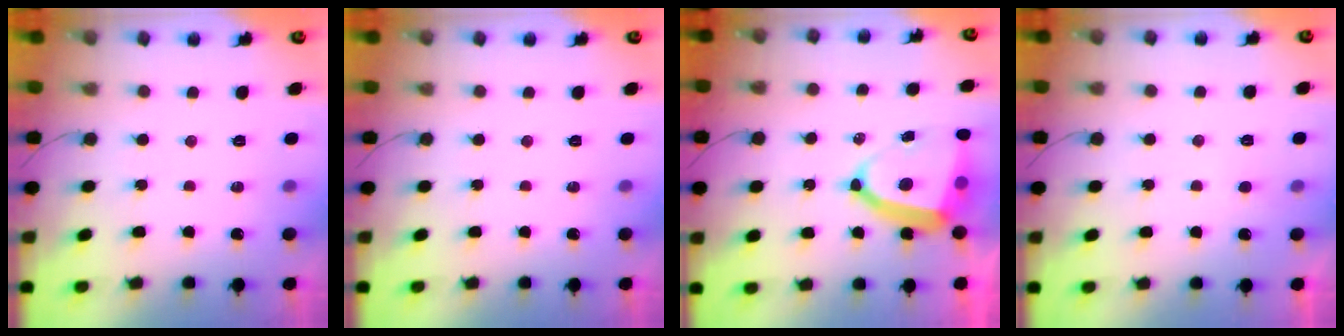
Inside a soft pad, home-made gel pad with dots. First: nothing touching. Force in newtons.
{"total": 0.0}
{"total": 12.1, "press": 12.0, "slide": 1.1}
{"total": 2.6, "press": 2.6, "slide": 0.2}